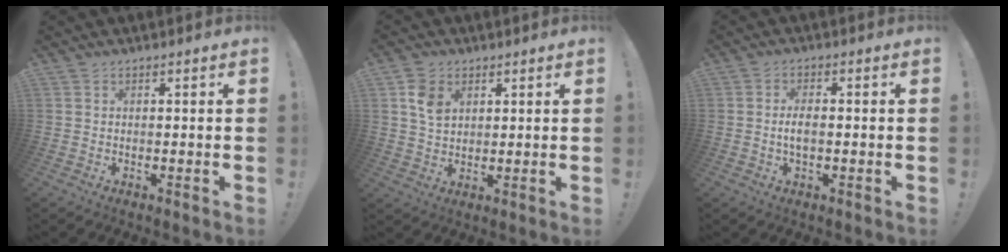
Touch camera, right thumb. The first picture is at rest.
{"total": 7.0, "force": [2.9, 4.9, 4.1], "torque": [-0.067, -0.001, 0.057]}
{"total": 4.4, "force": [-0.8, 1.9, 3.9], "torque": [-0.074, 0.006, -0.015]}